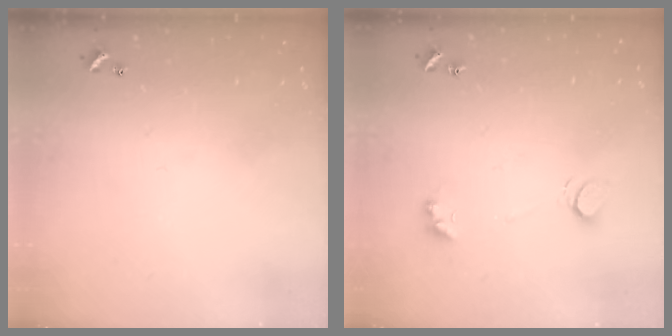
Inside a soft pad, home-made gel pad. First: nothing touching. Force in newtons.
{"total": 3.8, "press": 3.8, "slide": 0.5}